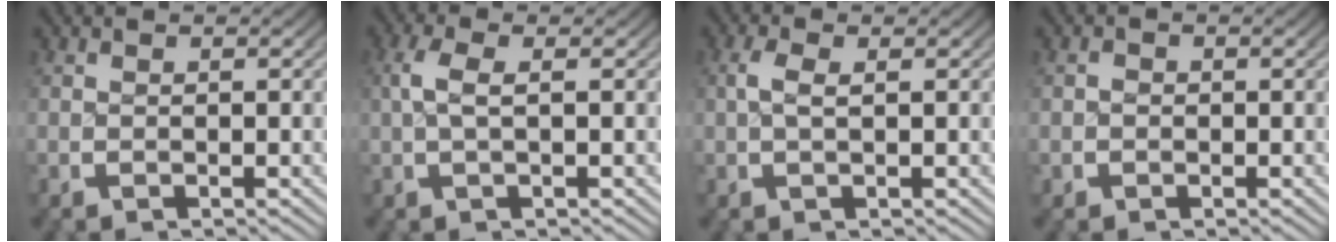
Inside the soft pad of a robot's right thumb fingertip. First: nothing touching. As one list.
[{"total": 2.5, "force": [0.5, 0.9, 2.3], "torque": [-0.057, 0.003, 0.011]}, {"total": 1.7, "force": [0.5, 0.6, 1.5], "torque": [-0.035, 0.003, 0.011]}, {"total": 0.7, "force": [-0.3, 0.7, 0.1], "torque": [-0.002, -0.005, -0.006]}]